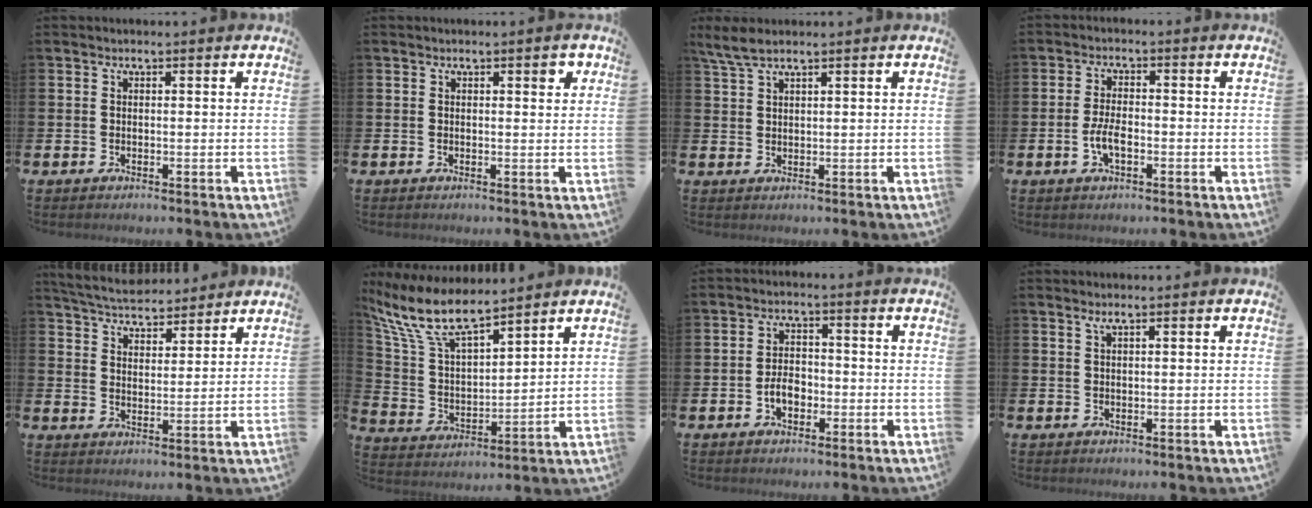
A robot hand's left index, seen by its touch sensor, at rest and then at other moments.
{"total": 1.4, "force": [0.7, 0.5, 1.1], "torque": [-0.008, 0.001, 0.008]}
{"total": 3.5, "force": [2.7, 0.8, 2.0], "torque": [-0.048, 0.003, 0.051]}
{"total": 3.7, "force": [-1.1, 1.6, 3.1], "torque": [-0.062, 0.002, -0.021]}
{"total": 5.2, "force": [5.1, 0.9, 0.4], "torque": [-0.034, -0.027, 0.092]}
{"total": 10.2, "force": [8.8, 2.3, 4.6], "torque": [-0.128, -0.041, 0.158]}
{"total": 3.4, "force": [-1.4, 2.2, 2.2], "torque": [-0.034, 0.000, -0.029]}
{"total": 0.7, "force": [0.5, 0.0, 0.5], "torque": [-0.012, 0.001, 0.011]}